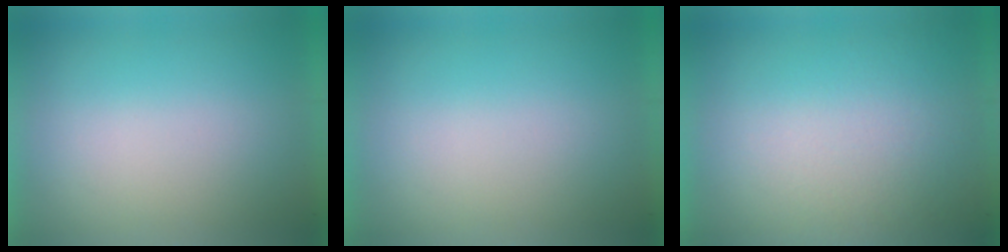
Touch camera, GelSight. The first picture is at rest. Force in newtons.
{"total": 0.0}
{"total": 2.6}